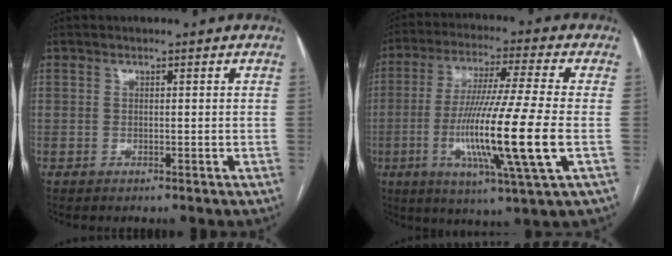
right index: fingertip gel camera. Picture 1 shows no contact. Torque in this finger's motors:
{"motor_torque": [2.14, 0.00, 0.66, 0.21]}